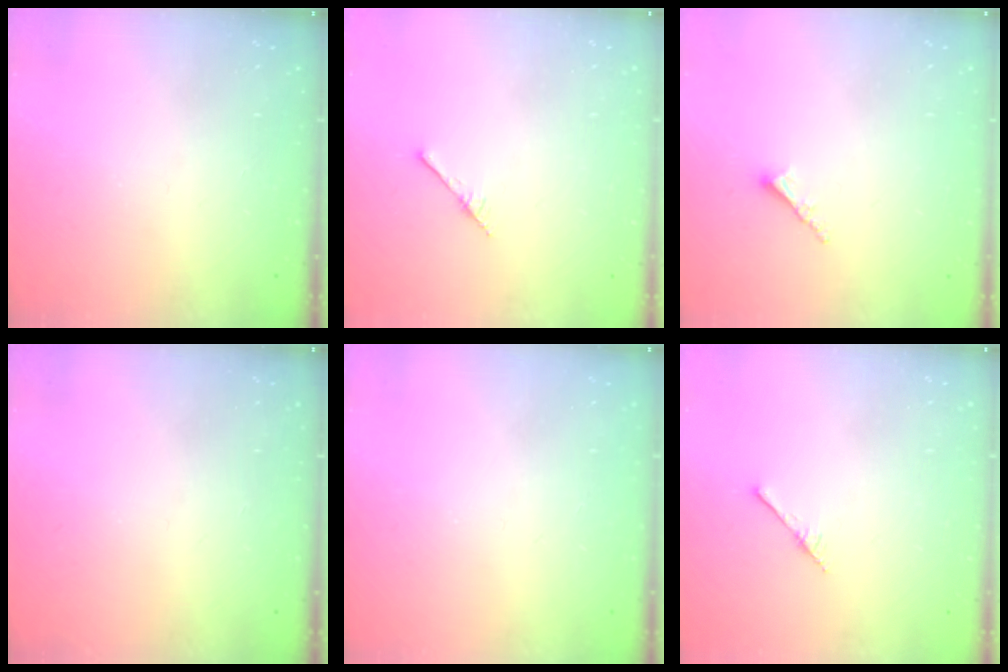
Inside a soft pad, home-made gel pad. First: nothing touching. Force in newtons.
{"total": 2.9, "press": 2.9, "slide": 0.2}
{"total": 2.3, "press": 2.2, "slide": 0.6}
{"total": 0.0}
{"total": 0.0}
{"total": 2.9, "press": 2.9, "slide": 0.2}